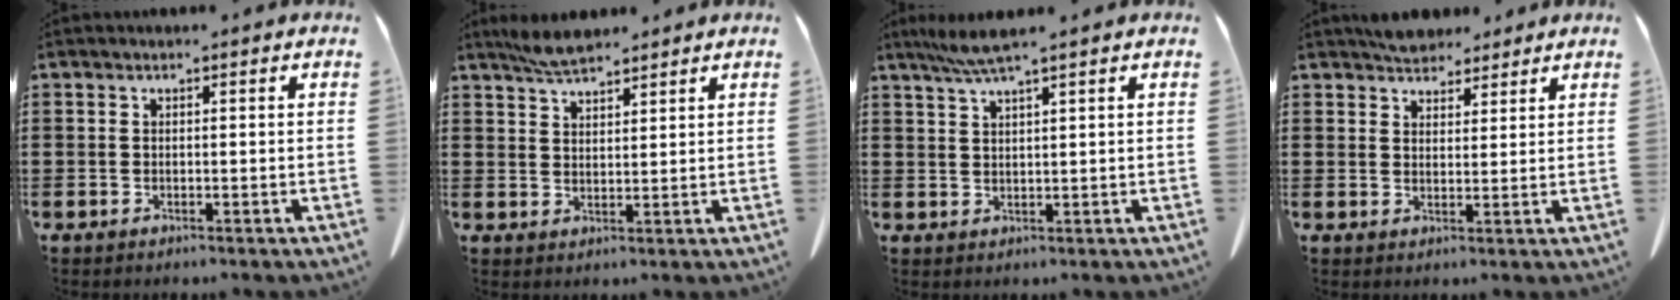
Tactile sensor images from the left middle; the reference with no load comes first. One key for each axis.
{"total": 3.9, "fx": 3.4, "fy": 0.8, "fz": 1.6, "tx": -0.039, "ty": -0.003, "tz": 0.064}
{"total": 3.8, "fx": 2.8, "fy": -0.3, "fz": 2.4, "tx": -0.054, "ty": -0.001, "tz": 0.052}
{"total": 3.9, "fx": 3.6, "fy": 1.5, "fz": 0.5, "tx": -0.021, "ty": -0.001, "tz": 0.071}